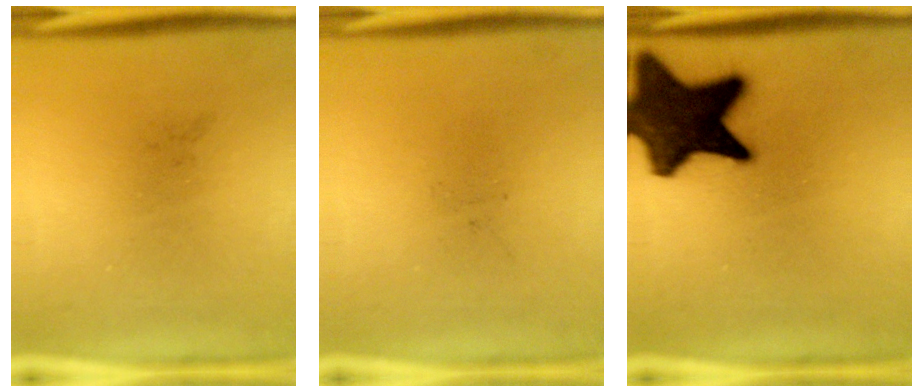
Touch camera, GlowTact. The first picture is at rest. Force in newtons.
{"total": 0.0}
{"total": 18.4}